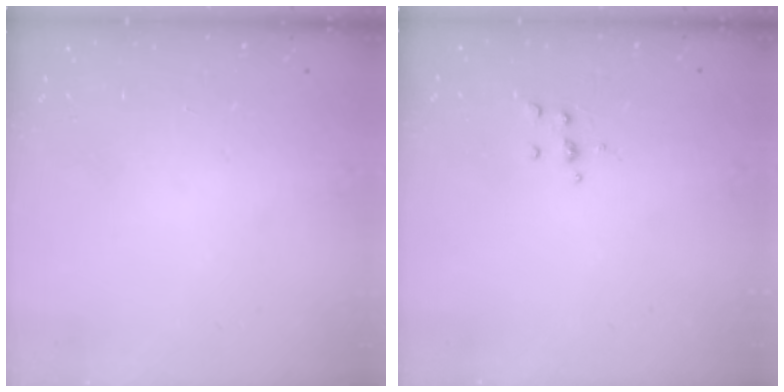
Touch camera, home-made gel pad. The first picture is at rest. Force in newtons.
{"total": 4.0, "press": 3.9, "slide": 0.9}